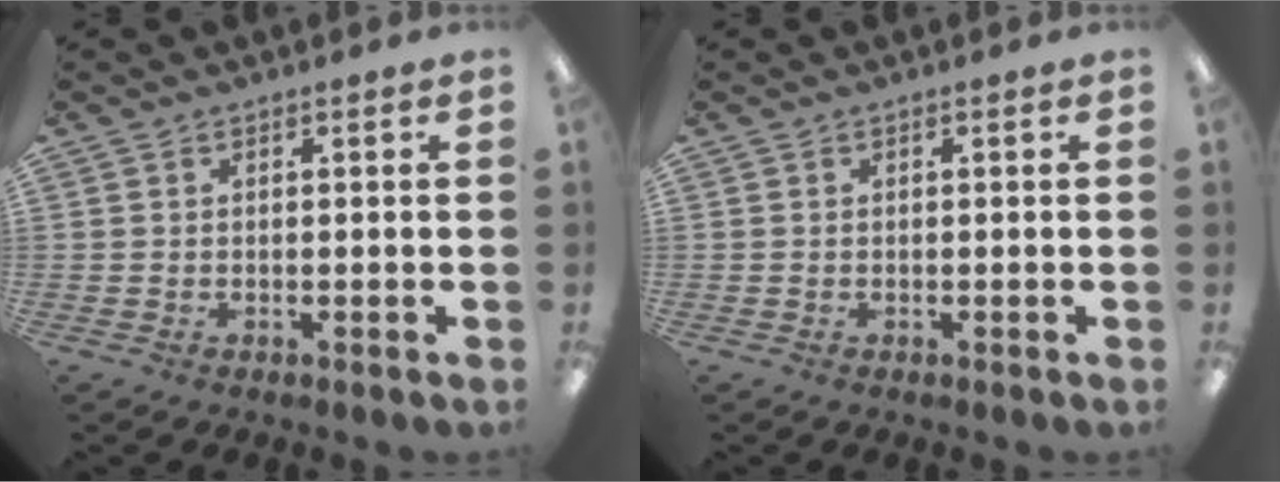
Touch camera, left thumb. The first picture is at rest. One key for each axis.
{"total": 0.0}